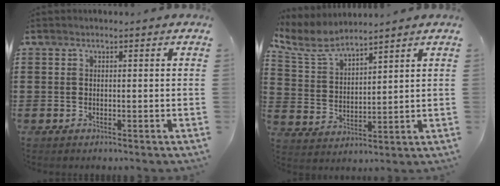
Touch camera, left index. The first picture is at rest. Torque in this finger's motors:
{"motor_torque": [1.07, 1.07, 0.34, 0.11]}